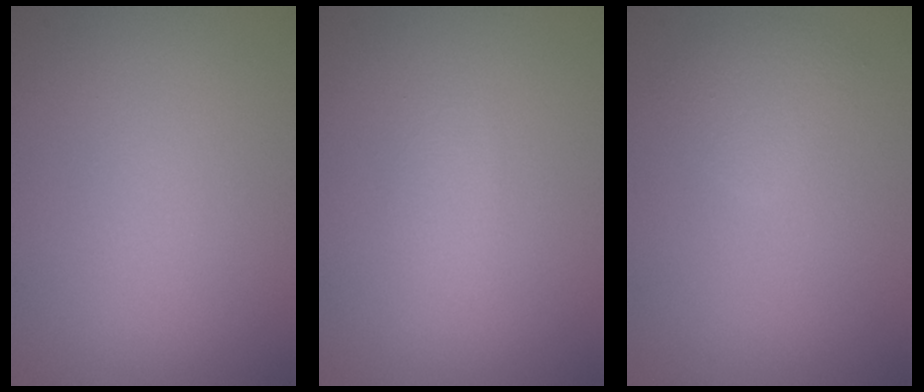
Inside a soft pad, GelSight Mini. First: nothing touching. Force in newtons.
{"total": 0.9, "press": 0.9, "slide": 0.0}
{"total": 1.9, "press": 1.9, "slide": 0.1}